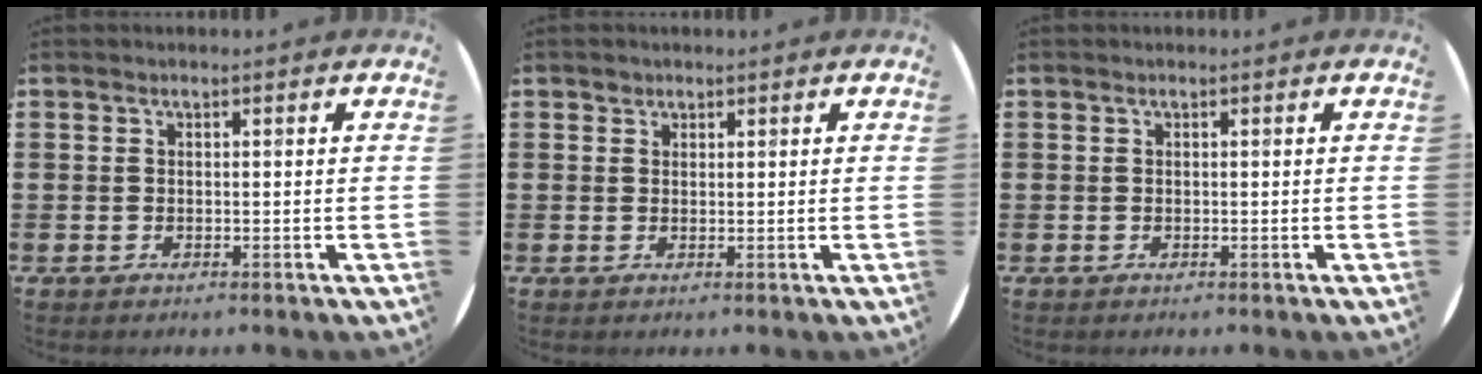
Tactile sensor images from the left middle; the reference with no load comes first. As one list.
[{"total": 0.9, "force": [0.7, 0.5, -0.1], "torque": [0.009, 0.000, 0.012]}, {"total": 0.0}]